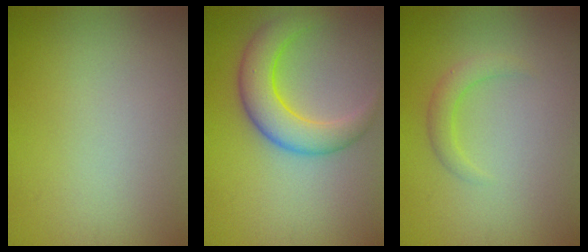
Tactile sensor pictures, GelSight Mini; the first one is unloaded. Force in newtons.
{"total": 5.5, "press": 5.5, "slide": 0.3}
{"total": 1.8, "press": 1.8, "slide": 0.2}